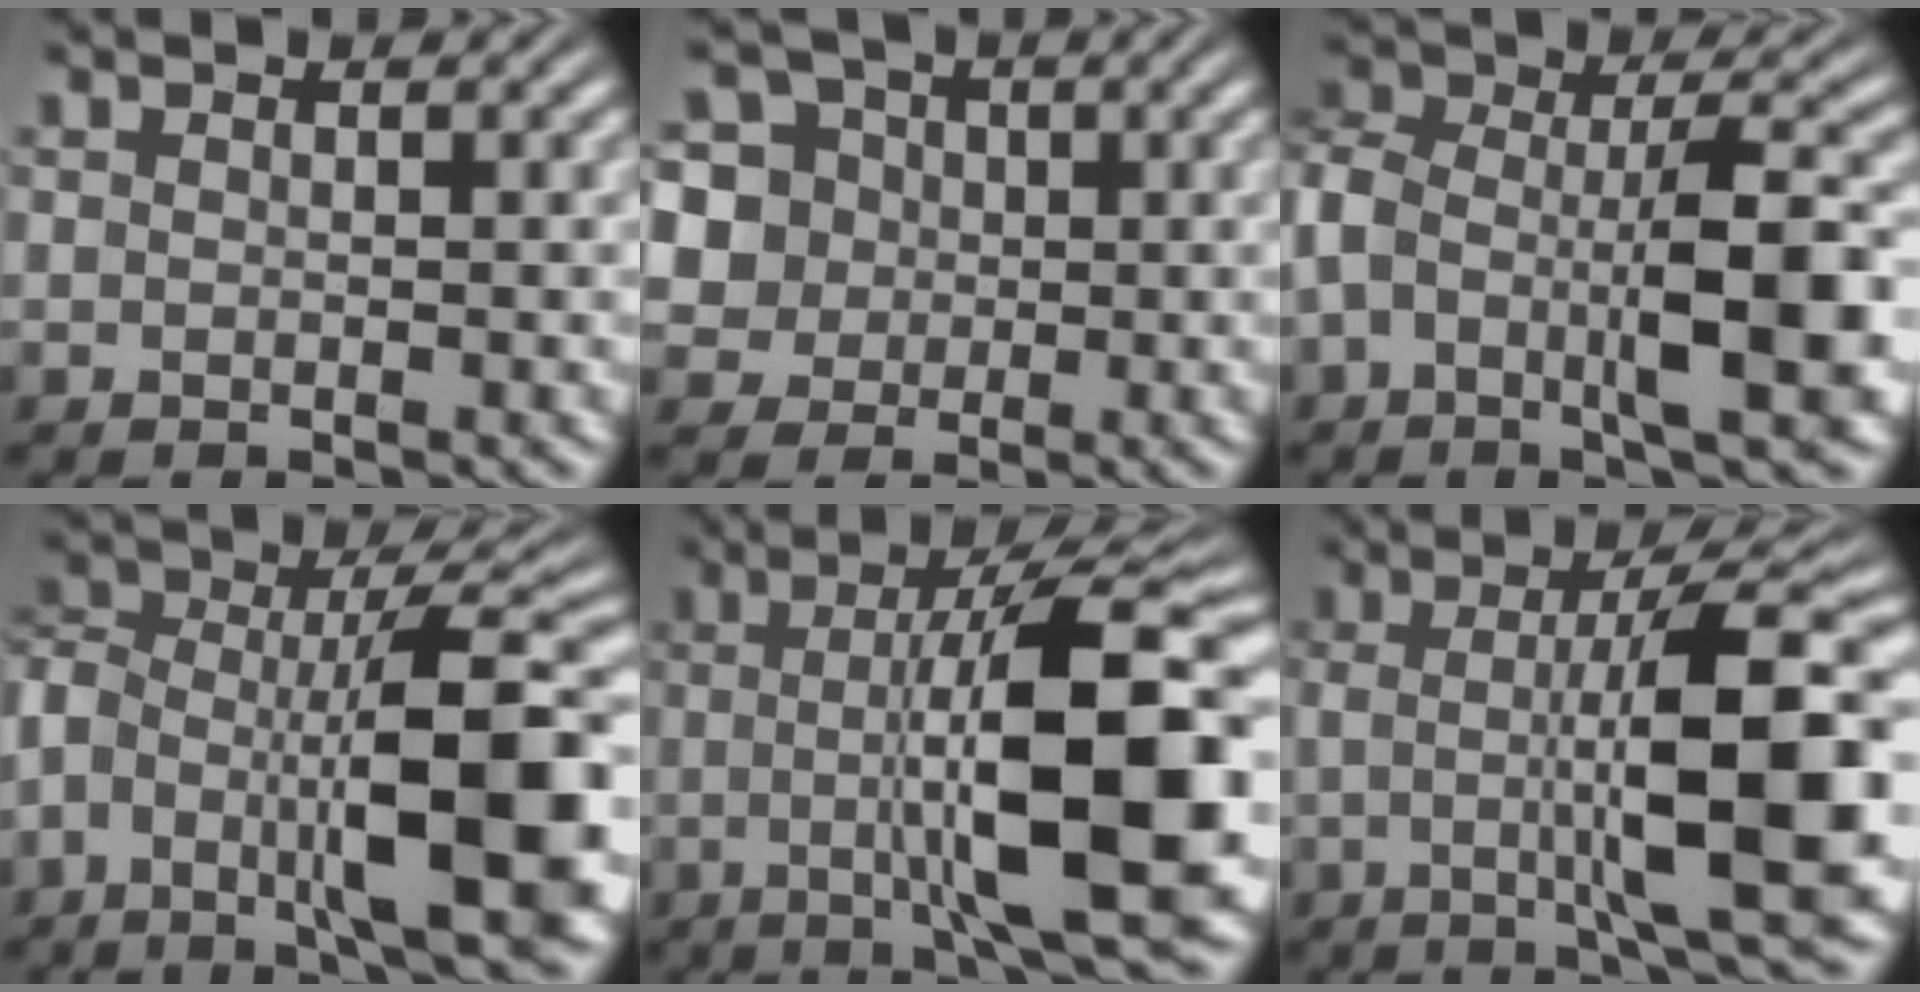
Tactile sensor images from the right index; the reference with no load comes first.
{"total": 11.1, "force": [-0.1, 10.4, 3.9], "torque": [-0.125, -0.044, 0.001]}
{"total": 8.4, "force": [-1.0, 5.1, 6.6], "torque": [-0.132, -0.007, -0.021]}
{"total": 12.8, "force": [-2.0, 7.5, 10.2], "torque": [-0.176, -0.017, -0.028]}
{"total": 13.9, "force": [-0.4, 3.5, 13.4], "torque": [-0.186, 0.007, -0.001]}
{"total": 11.3, "force": [-0.1, 2.9, 10.9], "torque": [-0.157, 0.011, -0.002]}